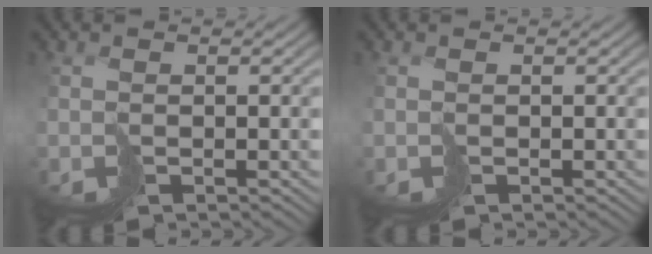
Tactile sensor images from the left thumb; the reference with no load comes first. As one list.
[{"total": 0.0}]